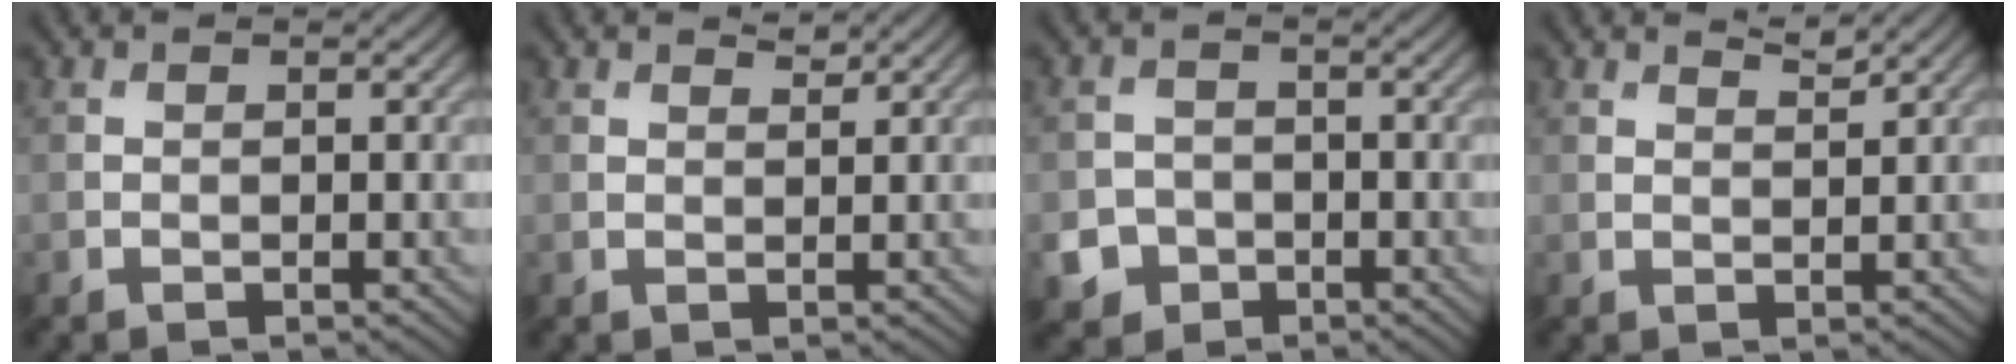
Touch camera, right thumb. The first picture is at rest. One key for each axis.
{"total": 1.1, "fx": 1.0, "fy": 0.2, "fz": 0.3, "tx": -0.010, "ty": -0.003, "tz": 0.021}
{"total": 4.2, "fx": -2.1, "fy": 3.5, "fz": 1.1, "tx": -0.019, "ty": -0.007, "tz": -0.048}
{"total": 1.6, "fx": 1.5, "fy": 0.1, "fz": 0.6, "tx": -0.017, "ty": 0.001, "tz": 0.030}